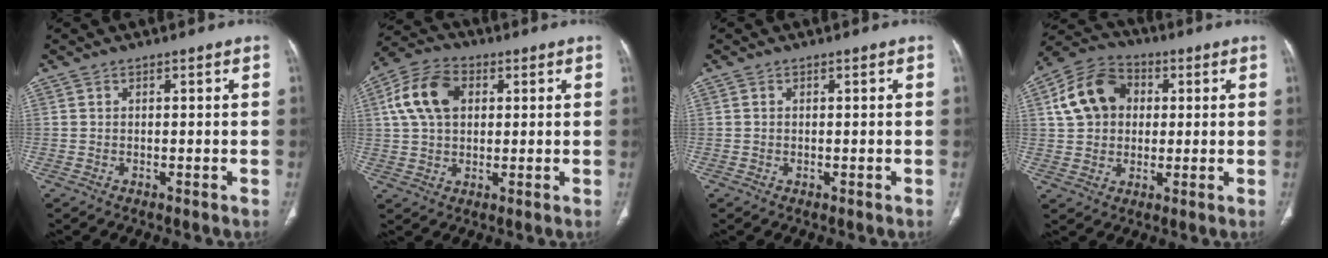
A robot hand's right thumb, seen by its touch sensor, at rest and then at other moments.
{"total": 11.3, "force": [2.8, 7.6, 7.8], "torque": [-0.143, 0.016, 0.046]}
{"total": 0.0}
{"total": 12.5, "force": [2.5, 10.0, 7.2], "torque": [-0.114, 0.015, 0.035]}